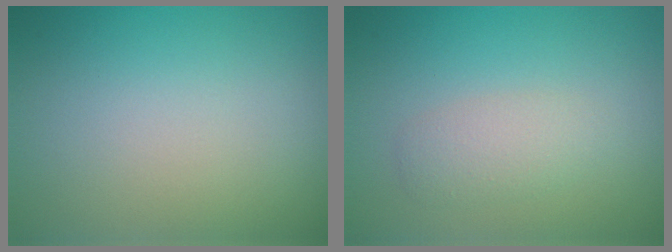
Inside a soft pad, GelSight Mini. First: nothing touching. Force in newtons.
{"total": 2.1, "press": 2.1, "slide": 0.1}